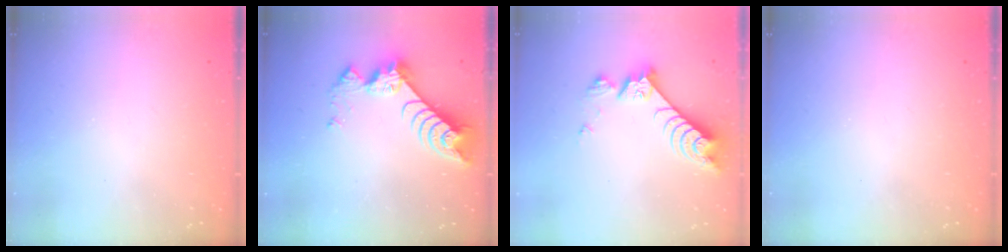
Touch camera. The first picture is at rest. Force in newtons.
{"total": 8.3, "press": 8.3, "slide": 0.9}
{"total": 8.6, "press": 8.6, "slide": 0.2}
{"total": 0.0}